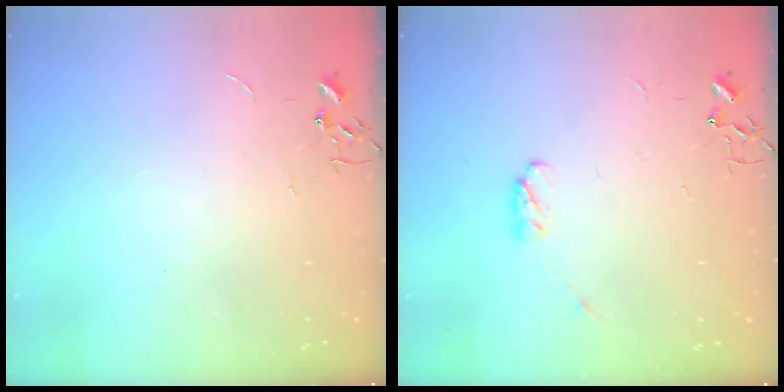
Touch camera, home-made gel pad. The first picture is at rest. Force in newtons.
{"total": 4.2, "press": 4.2, "slide": 0.7}